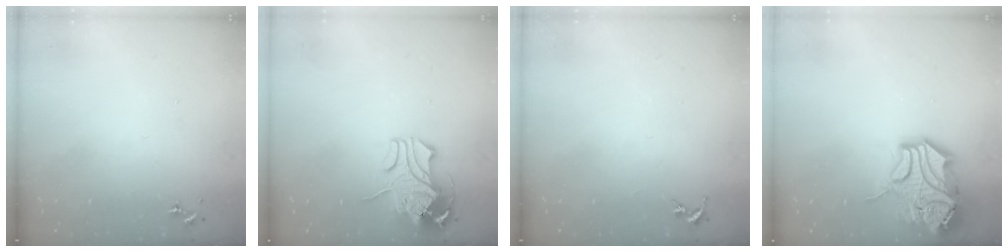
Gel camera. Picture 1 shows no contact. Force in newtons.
{"total": 10.9, "press": 10.9, "slide": 1.1}
{"total": 0.0}
{"total": 16.4, "press": 16.3, "slide": 2.2}